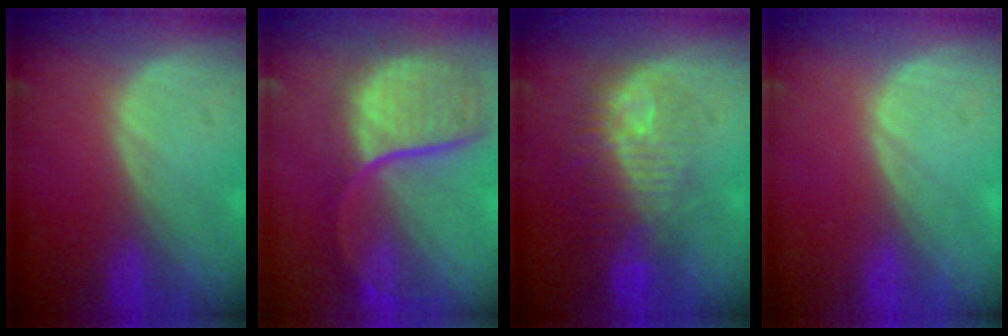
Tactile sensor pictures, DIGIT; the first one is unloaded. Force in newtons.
{"total": 11.9, "press": 9.9, "slide": 6.6}
{"total": 9.7, "press": 8.9, "slide": 3.9}
{"total": 0.0}